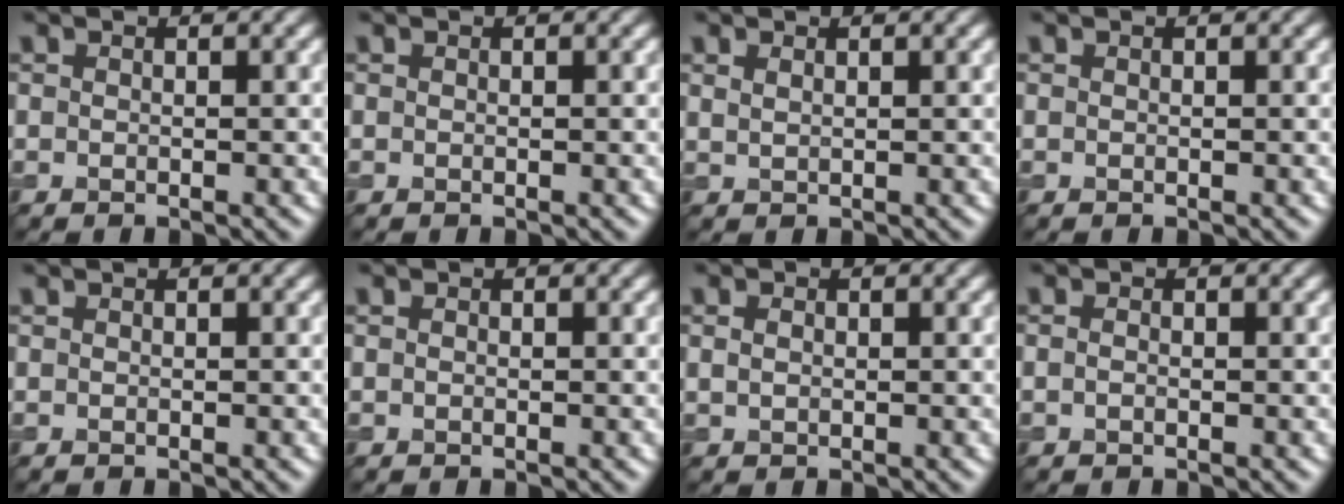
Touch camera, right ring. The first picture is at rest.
{"total": 0.0}
{"total": 0.8, "force": [0.6, 0.3, 0.4], "torque": [-0.013, 0.000, 0.014]}
{"total": 0.0}
{"total": 0.0}
{"total": 0.0}
{"total": 1.0, "force": [0.2, 0.7, 0.6], "torque": [-0.016, 0.001, 0.005]}
{"total": 0.5, "force": [-0.2, 0.3, 0.4], "torque": [-0.012, -0.001, -0.004]}